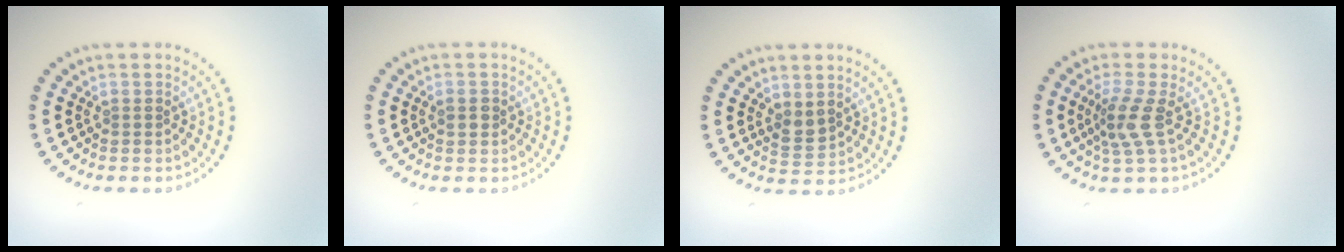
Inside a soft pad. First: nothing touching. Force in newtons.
{"total": 1.2, "press": 1.2, "slide": 0.1}
{"total": 1.7, "press": 1.6, "slide": 0.7}
{"total": 2.9, "press": 2.1, "slide": 1.9}